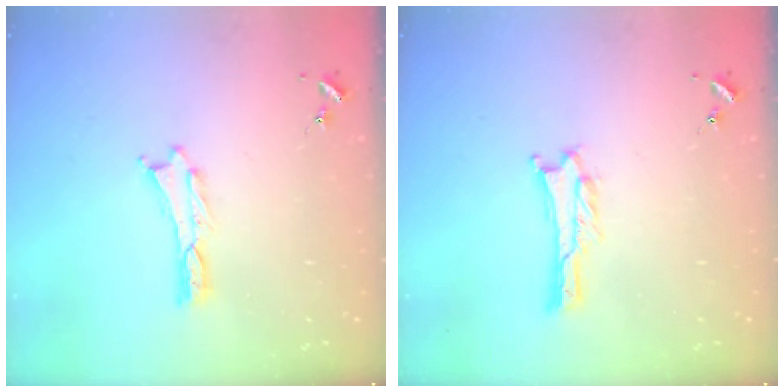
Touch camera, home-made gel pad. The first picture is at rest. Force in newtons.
{"total": 1.0, "press": 1.0, "slide": 0.1}